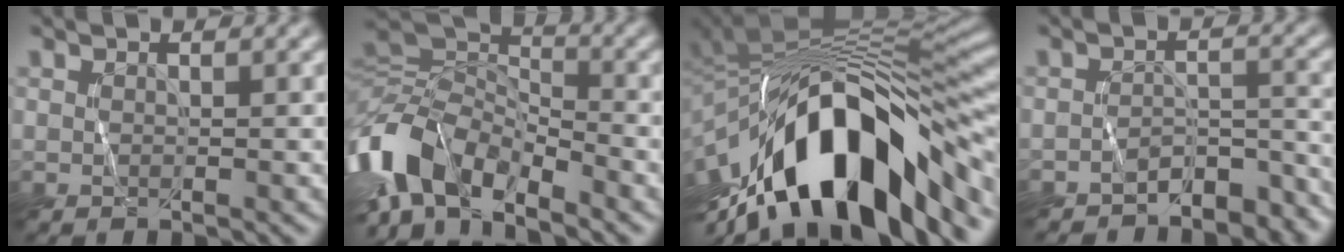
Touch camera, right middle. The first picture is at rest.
{"total": 9.8, "force": [-5.7, 5.2, 6.1], "torque": [-0.118, -0.003, -0.118]}
{"total": 16.2, "force": [-6.5, 7.3, 13.0], "torque": [-0.201, 0.020, -0.109]}
{"total": 4.1, "force": [-3.7, 1.4, 0.8], "torque": [-0.002, 0.001, -0.056]}